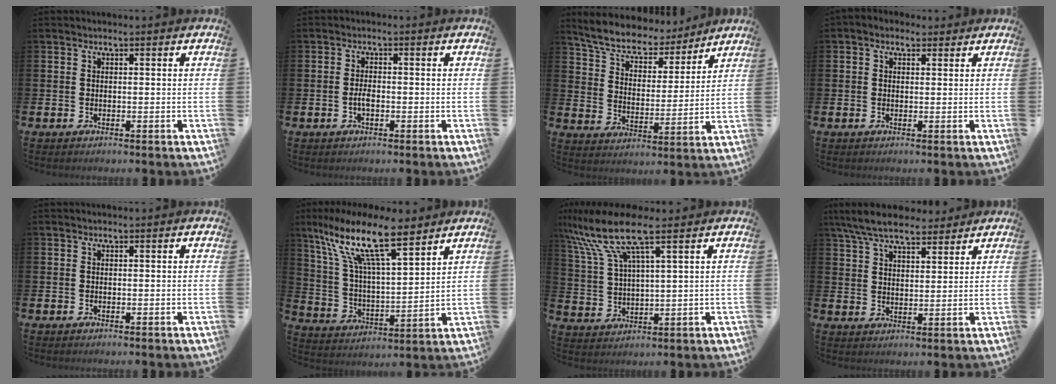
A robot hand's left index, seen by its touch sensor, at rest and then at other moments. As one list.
[{"total": 1.9, "force": [-0.6, 0.9, 1.6], "torque": [-0.030, 0.000, -0.012]}, {"total": 7.8, "force": [7.3, 2.1, 2.0], "torque": [-0.072, -0.051, 0.126]}, {"total": 1.4, "force": [0.8, 1.0, 0.6], "torque": [-0.004, 0.008, 0.012]}, {"total": 0.0}, {"total": 14.0, "force": [9.9, 4.0, 9.1], "torque": [-0.195, -0.038, 0.171]}, {"total": 10.2, "force": [7.2, 1.8, 7.0], "torque": [-0.164, -0.014, 0.128]}, {"total": 7.5, "force": [6.8, 2.0, 2.6], "torque": [-0.072, -0.018, 0.124]}]